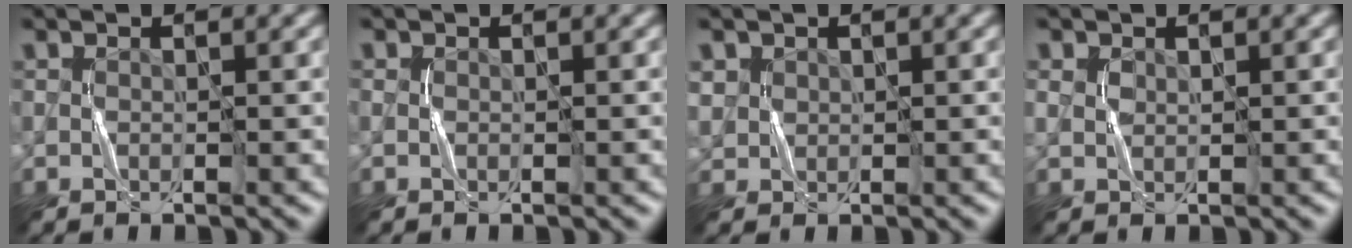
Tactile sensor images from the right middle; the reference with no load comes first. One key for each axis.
{"total": 0.0}
{"total": 1.4, "fx": 0.6, "fy": 1.2, "fz": 0.1, "tx": -0.007, "ty": 0.000, "tz": 0.017}
{"total": 0.7, "fx": 0.4, "fy": 0.5, "fz": 0.1, "tx": -0.005, "ty": -0.001, "tz": 0.012}